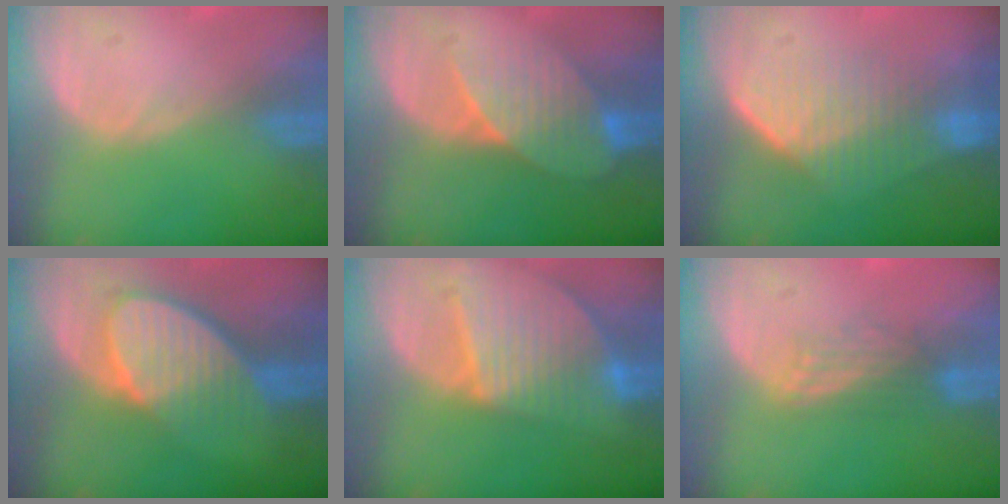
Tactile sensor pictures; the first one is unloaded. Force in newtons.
{"total": 8.0, "press": 7.2, "slide": 3.4}
{"total": 7.2, "press": 6.7, "slide": 2.8}
{"total": 8.8, "press": 8.0, "slide": 3.7}
{"total": 9.5, "press": 8.2, "slide": 4.8}
{"total": 2.8, "press": 2.7, "slide": 0.6}